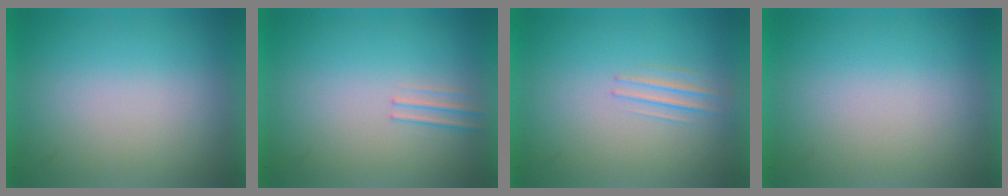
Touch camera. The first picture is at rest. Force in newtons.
{"total": 1.2}
{"total": 1.3}
{"total": 0.0}